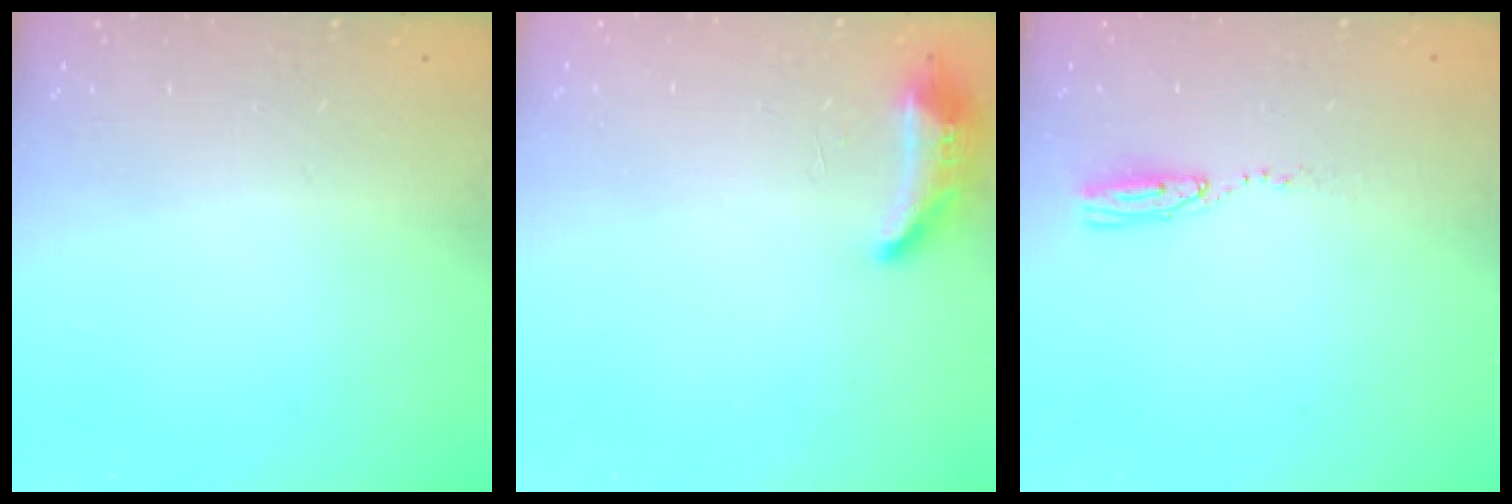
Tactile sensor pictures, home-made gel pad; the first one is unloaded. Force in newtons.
{"total": 8.3, "press": 8.1, "slide": 1.8}
{"total": 4.3, "press": 4.3, "slide": 0.4}